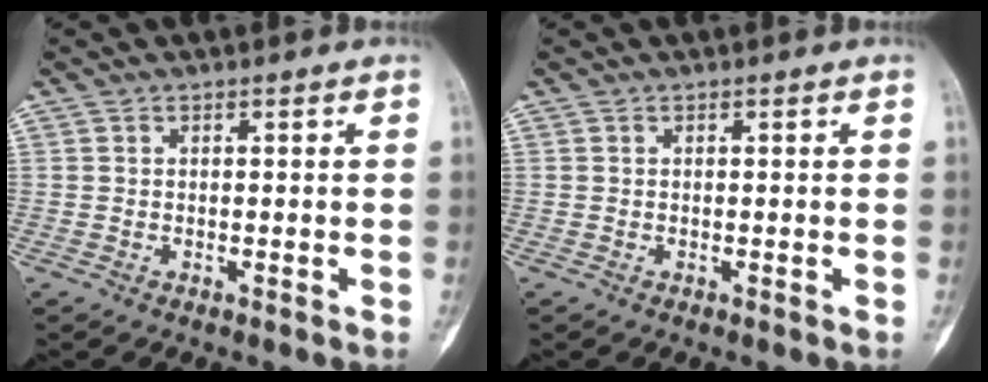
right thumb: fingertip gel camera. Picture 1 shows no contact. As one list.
[{"total": 0.0}]